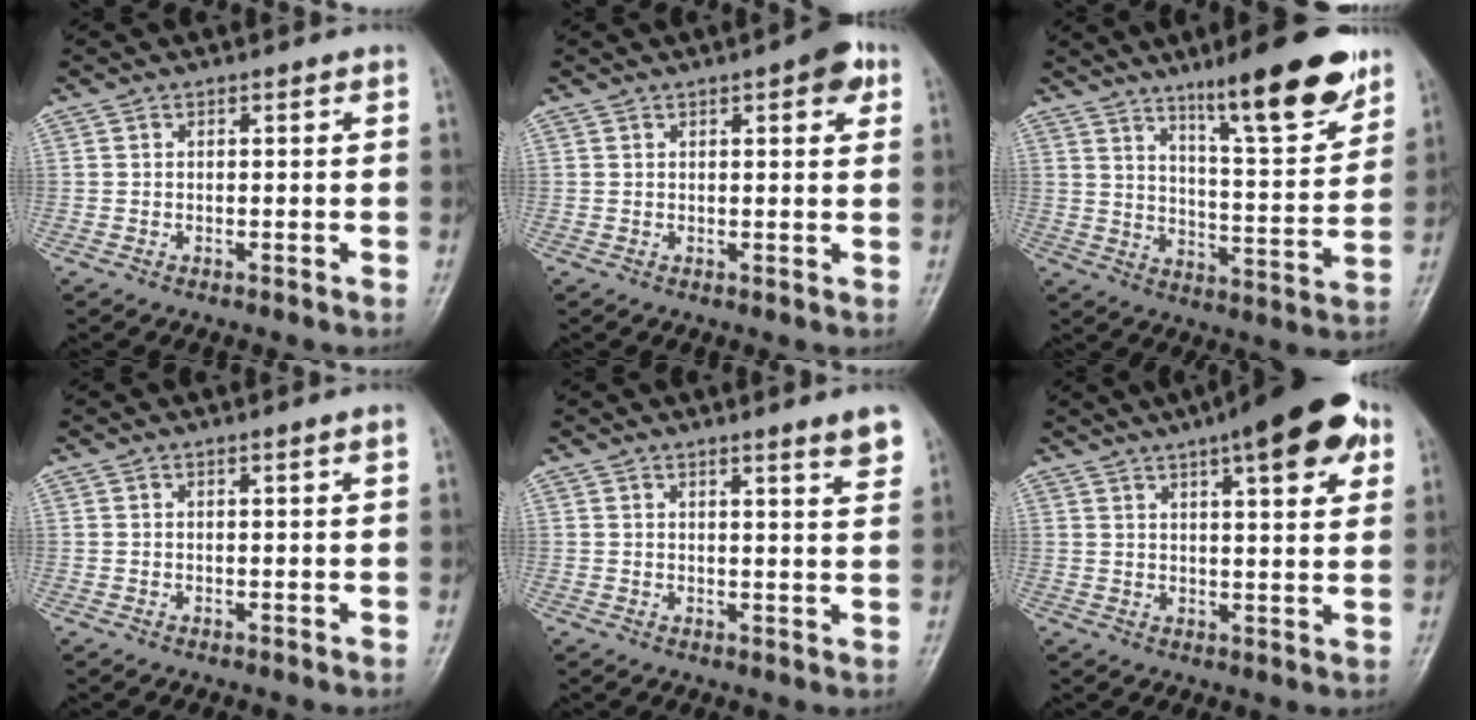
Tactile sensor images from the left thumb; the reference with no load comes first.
{"total": 4.8, "force": [2.3, 1.5, 4.0], "torque": [-0.040, -0.004, 0.023]}
{"total": 16.5, "force": [11.0, 3.2, 11.9], "torque": [-0.149, -0.066, 0.174]}
{"total": 1.2, "force": [0.7, -0.3, 0.9], "torque": [-0.016, -0.005, 0.012]}
{"total": 4.8, "force": [3.4, 0.1, 3.4], "torque": [-0.037, -0.025, 0.044]}
{"total": 15.4, "force": [8.0, 4.3, 12.4], "torque": [-0.148, -0.012, 0.106]}